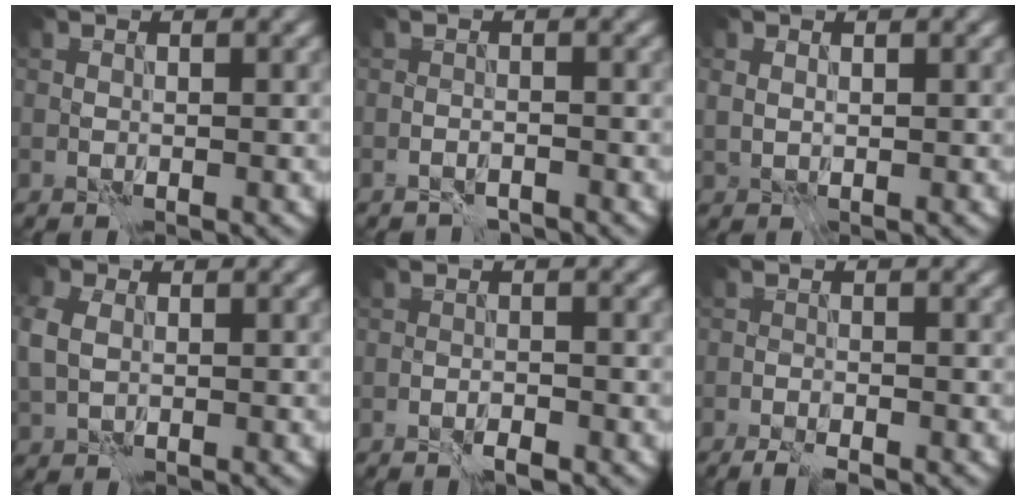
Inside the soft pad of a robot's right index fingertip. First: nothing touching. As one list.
[{"total": 1.4, "force": [-1.4, 0.2, 0.0], "torque": [0.004, 0.003, -0.027]}, {"total": 0.8, "force": [0.6, 0.6, 0.3], "torque": [-0.005, 0.000, 0.014]}, {"total": 3.4, "force": [0.4, 2.7, 2.0], "torque": [-0.063, 0.000, 0.013]}, {"total": 1.3, "force": [-1.1, 0.3, 0.5], "torque": [-0.006, 0.001, -0.020]}, {"total": 2.1, "force": [-1.9, 0.1, 0.9], "torque": [-0.023, -0.003, -0.034]}]